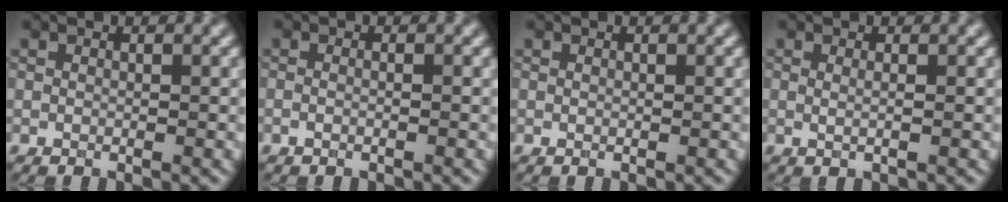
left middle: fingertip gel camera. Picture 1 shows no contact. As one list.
[{"total": 0.7, "force": [-0.3, 0.2, 0.6], "torque": [-0.012, -0.008, -0.009]}, {"total": 0.0}, {"total": 1.2, "force": [0.2, 0.4, 1.1], "torque": [-0.016, -0.003, -0.006]}]